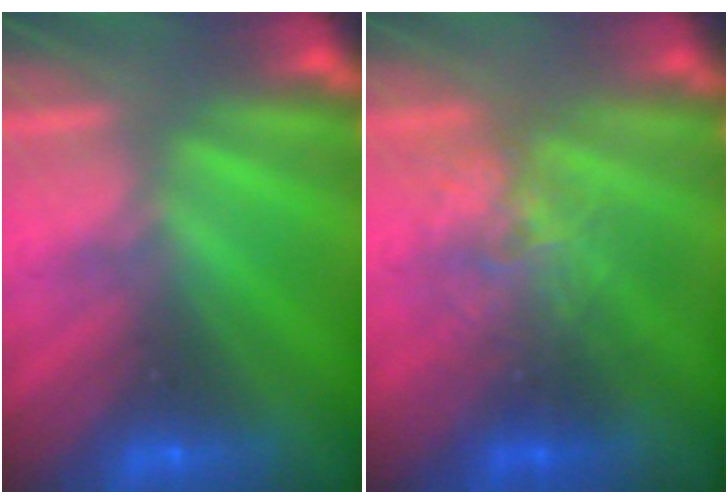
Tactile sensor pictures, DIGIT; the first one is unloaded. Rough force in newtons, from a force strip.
{"total": 2.4}